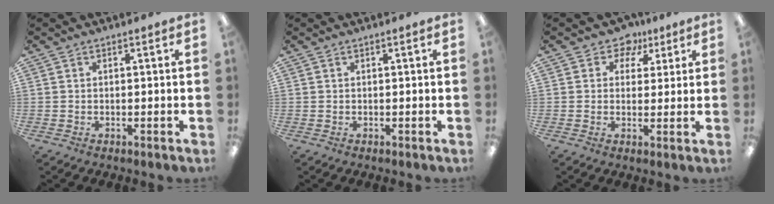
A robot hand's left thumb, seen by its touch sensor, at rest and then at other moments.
{"total": 0.0}
{"total": 6.4, "force": [4.0, 4.6, 1.9], "torque": [-0.035, -0.016, 0.071]}